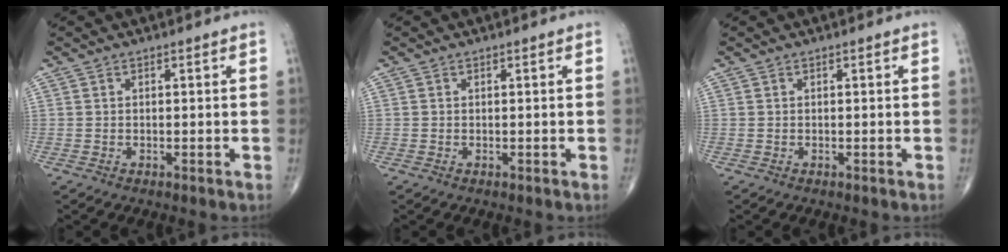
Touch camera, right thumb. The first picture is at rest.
{"total": 0.0}
{"total": 0.0}